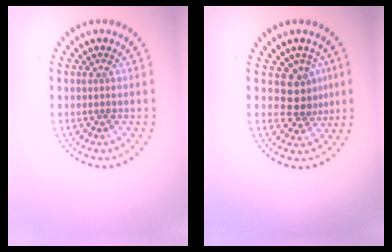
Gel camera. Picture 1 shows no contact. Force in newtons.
{"total": 2.8, "press": 2.3, "slide": 1.7}